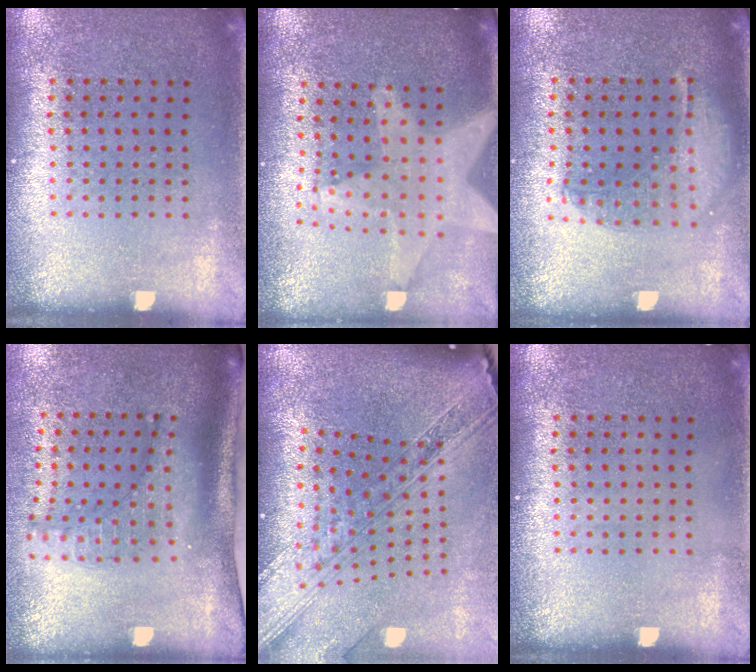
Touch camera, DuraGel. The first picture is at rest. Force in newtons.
{"total": 2.1, "press": 1.7, "slide": 1.2}
{"total": 1.3, "press": 1.2, "slide": 0.4}
{"total": 1.8, "press": 1.4, "slide": 1.1}
{"total": 3.9, "press": 2.8, "slide": 2.6}
{"total": 0.0}